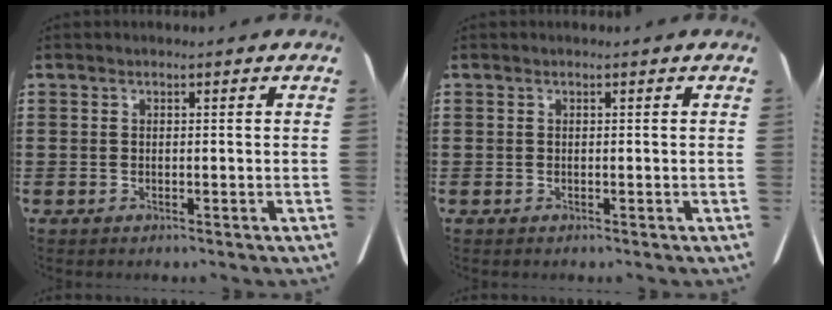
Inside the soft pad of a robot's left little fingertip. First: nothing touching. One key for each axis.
{"total": 0.0}